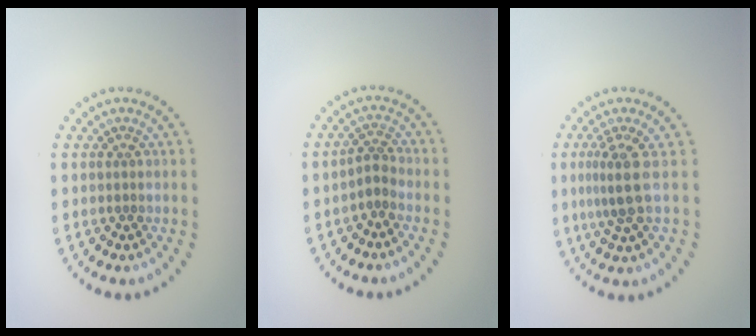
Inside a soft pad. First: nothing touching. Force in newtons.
{"total": 1.8, "press": 1.3, "slide": 1.2}
{"total": 2.8, "press": 1.9, "slide": 2.1}